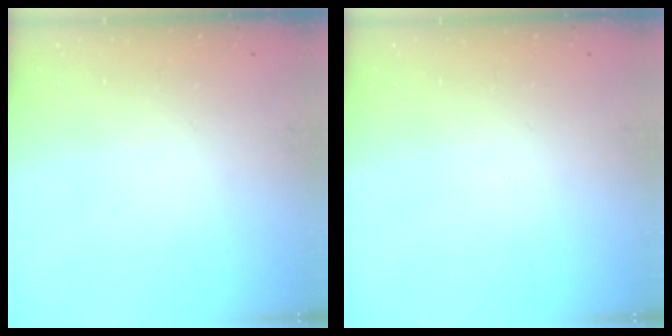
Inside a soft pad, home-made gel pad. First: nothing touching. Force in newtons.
{"total": 0.0}